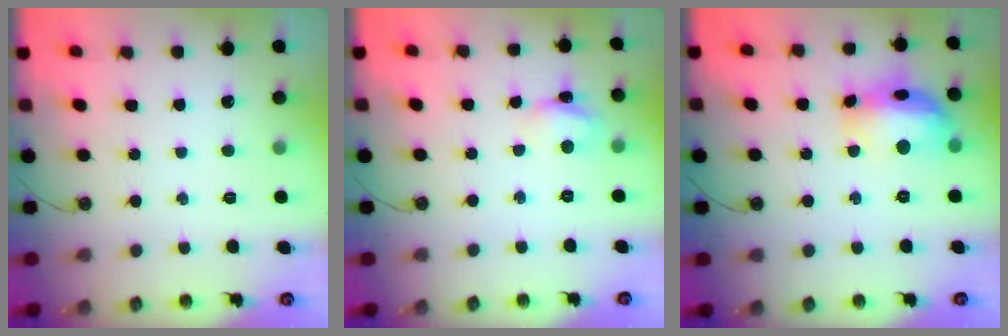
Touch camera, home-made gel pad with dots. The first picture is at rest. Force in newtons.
{"total": 4.1, "press": 4.1, "slide": 0.4}
{"total": 16.8, "press": 16.7, "slide": 1.8}